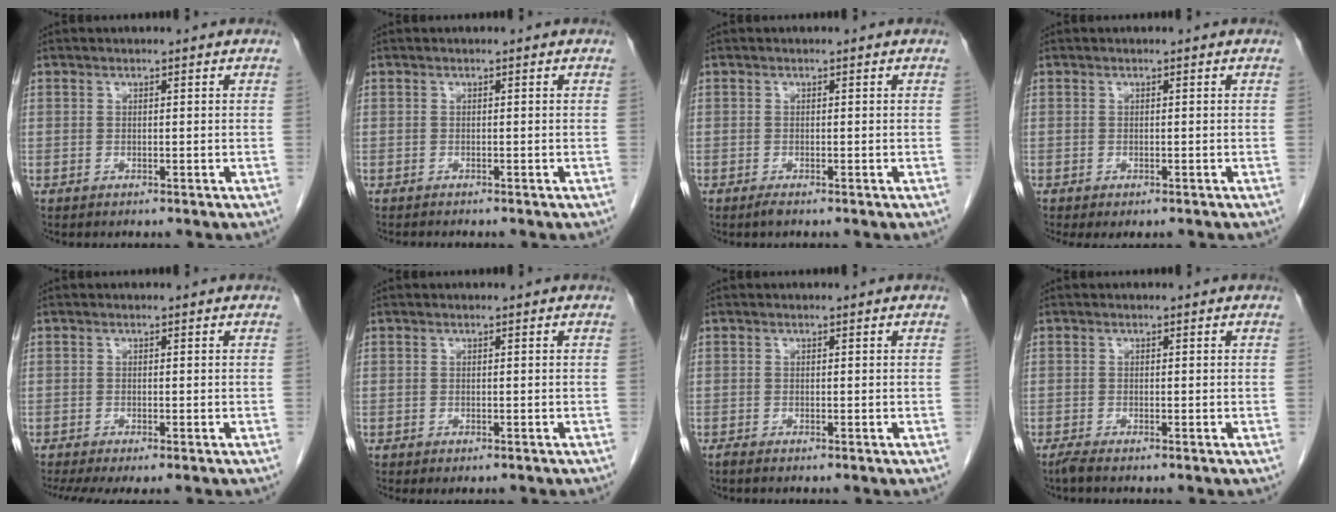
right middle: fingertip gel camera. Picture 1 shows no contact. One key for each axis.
{"total": 1.2, "fx": -1.1, "fy": 0.0, "fz": 0.4, "tx": -0.009, "ty": -0.003, "tz": -0.015}
{"total": 0.7, "fx": -0.6, "fy": 0.0, "fz": 0.5, "tx": -0.011, "ty": -0.002, "tz": -0.010}
{"total": 2.0, "fx": -1.5, "fy": 0.8, "fz": 1.0, "tx": -0.011, "ty": -0.005, "tz": -0.021}
{"total": 5.3, "fx": -4.1, "fy": 0.9, "fz": 3.3, "tx": -0.050, "ty": -0.015, "tz": -0.067}
{"total": 0.9, "fx": -0.7, "fy": 0.3, "fz": 0.4, "tx": -0.006, "ty": -0.002, "tz": -0.009}
{"total": 0.5, "fx": -0.5, "fy": 0.0, "fz": 0.2, "tx": -0.009, "ty": -0.002, "tz": -0.011}
{"total": 1.1, "fx": -0.9, "fy": -0.1, "fz": 0.6, "tx": -0.019, "ty": -0.005, "tz": -0.021}